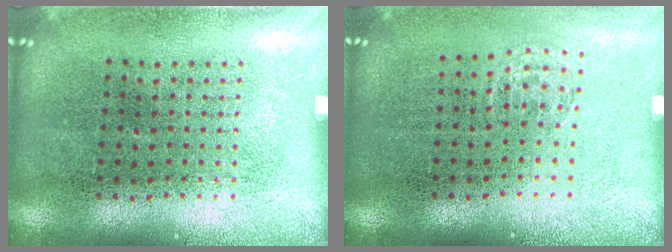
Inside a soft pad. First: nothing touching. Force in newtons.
{"total": 0.6, "press": 0.5, "slide": 0.3}